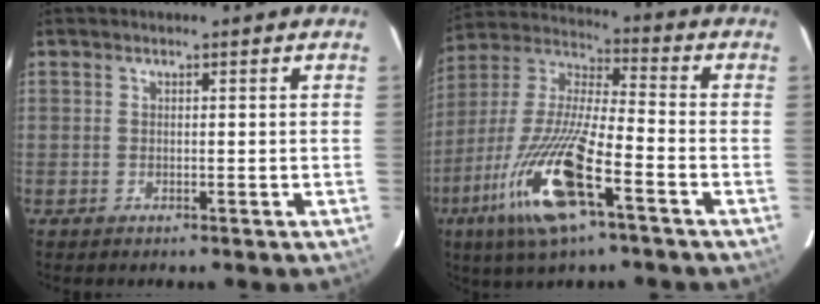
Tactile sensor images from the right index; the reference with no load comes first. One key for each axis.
{"total": 17.5, "fx": -8.2, "fy": 2.8, "fz": 15.1, "tx": -0.333, "ty": -0.025, "tz": -0.153}